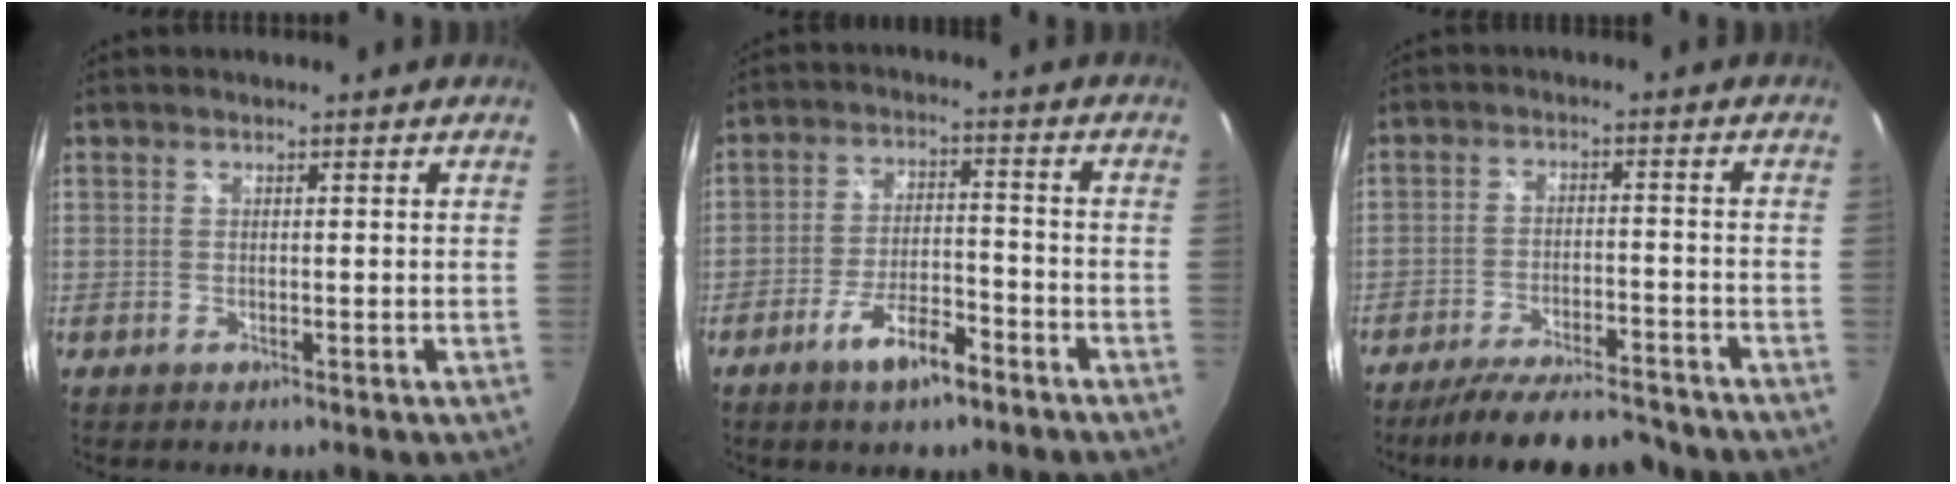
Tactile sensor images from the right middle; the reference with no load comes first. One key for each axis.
{"total": 8.2, "fx": -5.4, "fy": 2.4, "fz": 5.7, "tx": -0.114, "ty": 0.002, "tz": -0.090}
{"total": 14.3, "fx": -12.7, "fy": 2.5, "fz": 5.9, "tx": -0.121, "ty": -0.011, "tz": -0.191}